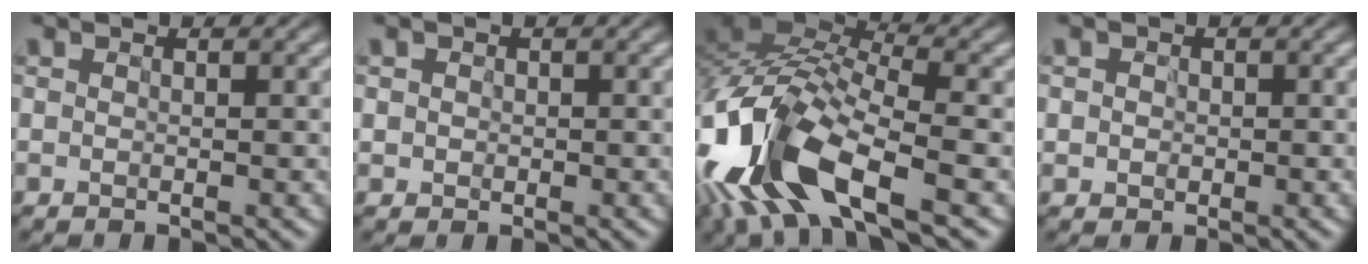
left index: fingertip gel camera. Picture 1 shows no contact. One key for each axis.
{"total": 1.6, "fx": 0.6, "fy": 1.4, "fz": 0.5, "tx": 0.012, "ty": 0.014, "tz": -0.005}
{"total": 12.3, "fx": -5.3, "fy": 4.9, "fz": 10.0, "tx": -0.208, "ty": 0.000, "tz": -0.107}
{"total": 2.1, "fx": 0.5, "fy": 2.0, "fz": 0.7, "tx": 0.011, "ty": 0.018, "tz": -0.015}